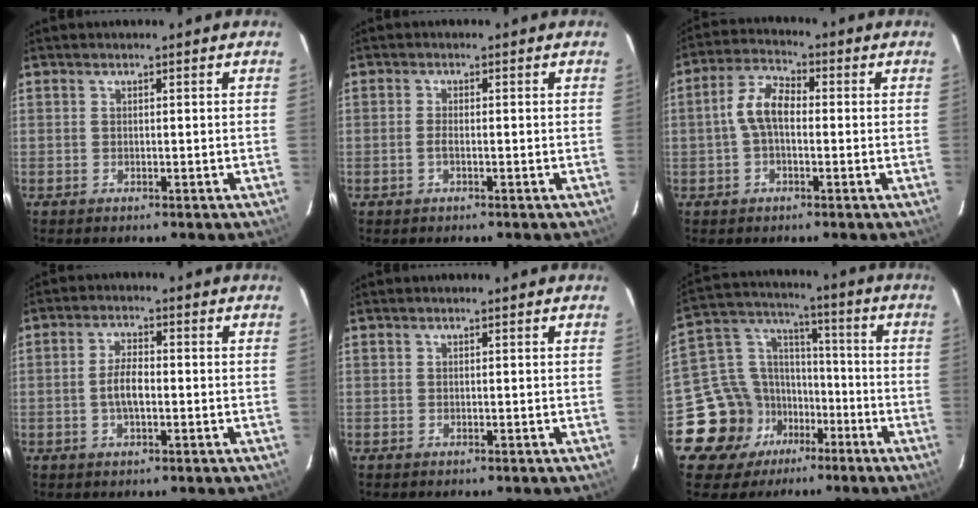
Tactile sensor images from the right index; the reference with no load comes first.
{"total": 1.4, "force": [-0.5, 0.4, 1.3], "torque": [-0.028, 0.001, -0.010]}
{"total": 6.5, "force": [-0.5, 3.6, 5.4], "torque": [-0.113, 0.020, -0.010]}
{"total": 4.5, "force": [-0.9, 1.7, 4.1], "torque": [-0.080, 0.005, -0.014]}
{"total": 0.0}
{"total": 15.2, "force": [-7.6, 12.3, 4.8], "torque": [-0.127, 0.050, -0.116]}